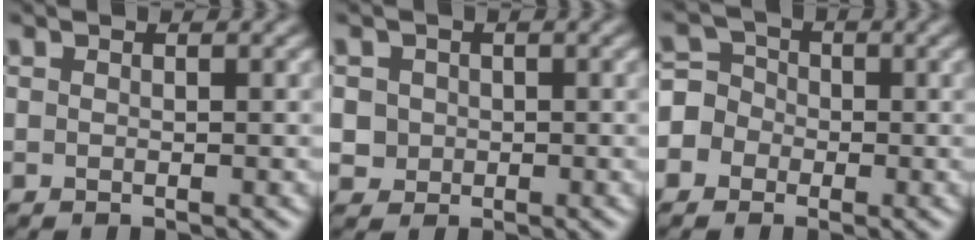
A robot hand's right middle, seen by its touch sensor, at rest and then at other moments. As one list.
[{"total": 2.3, "force": [0.2, 2.2, 0.6], "torque": [-0.005, 0.005, 0.010]}, {"total": 4.5, "force": [-1.6, 4.1, 0.7], "torque": [0.010, 0.013, -0.050]}]